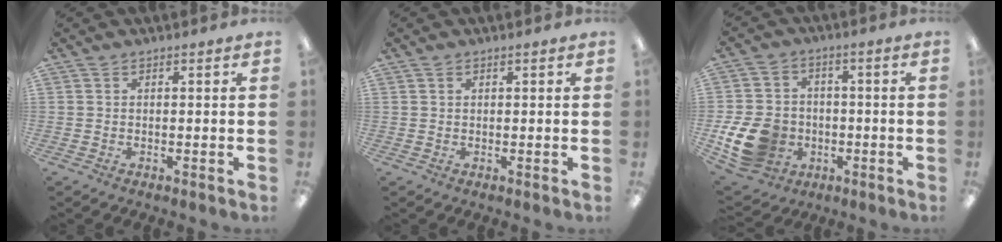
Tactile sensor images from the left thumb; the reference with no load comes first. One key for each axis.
{"total": 0.5, "fx": 0.3, "fy": 0.3, "fz": 0.3, "tx": -0.007, "ty": 0.004, "tz": 0.004}
{"total": 13.4, "fx": -3.9, "fy": 11.0, "fz": 6.7, "tx": -0.153, "ty": 0.022, "tz": -0.063}